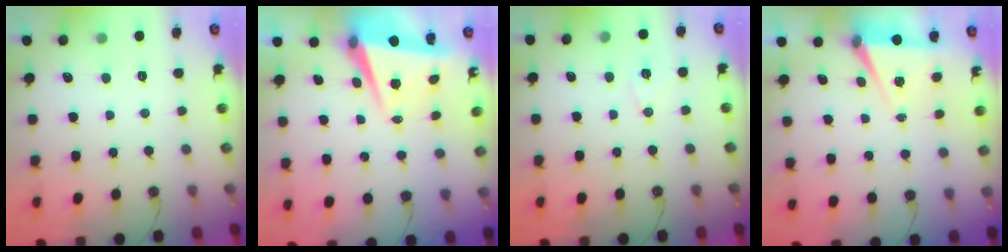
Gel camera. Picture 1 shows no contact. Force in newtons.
{"total": 6.0, "press": 5.7, "slide": 2.0}
{"total": 6.4, "press": 6.3, "slide": 1.2}
{"total": 6.3, "press": 4.4, "slide": 4.5}